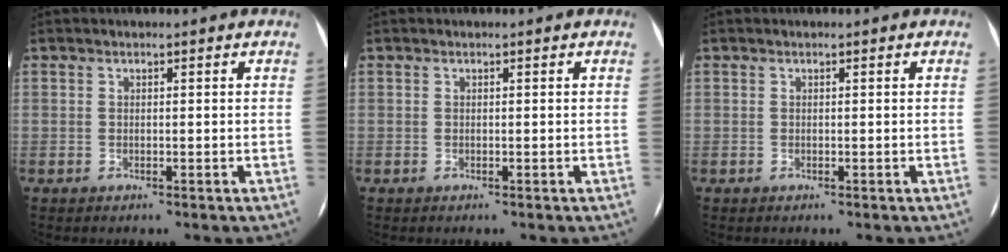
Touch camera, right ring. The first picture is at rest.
{"total": 0.0}
{"total": 0.0}